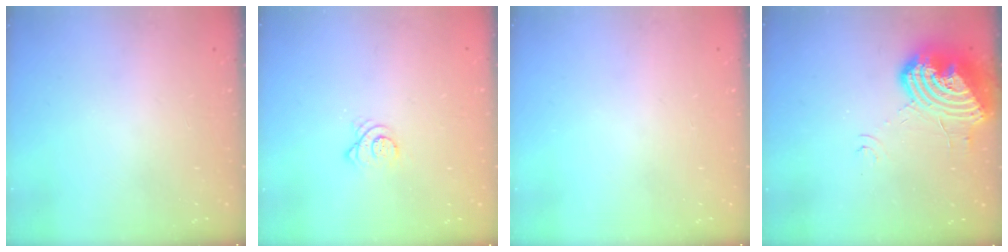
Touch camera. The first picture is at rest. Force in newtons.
{"total": 3.2, "press": 3.2, "slide": 0.2}
{"total": 0.0}
{"total": 15.1, "press": 15.0, "slide": 1.7}